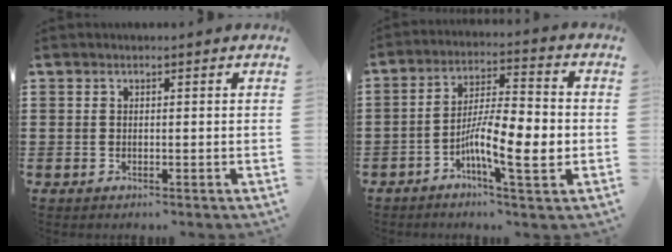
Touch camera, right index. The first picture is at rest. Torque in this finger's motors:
{"motor_torque": [1.98, -0.16, 0.55, 0.10]}